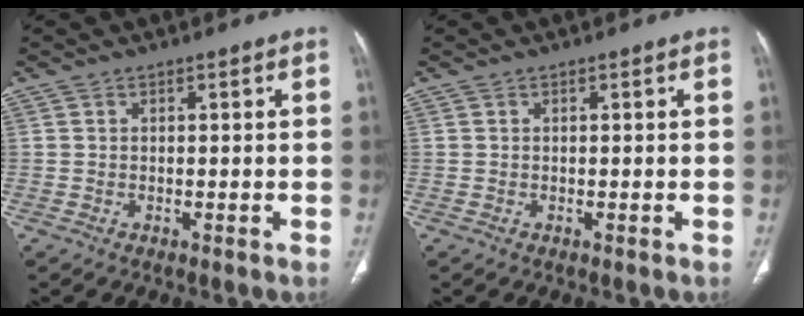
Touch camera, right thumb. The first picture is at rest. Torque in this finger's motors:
{"motor_torque": [0.02, 0.02, -0.06, -0.07, 0.03]}